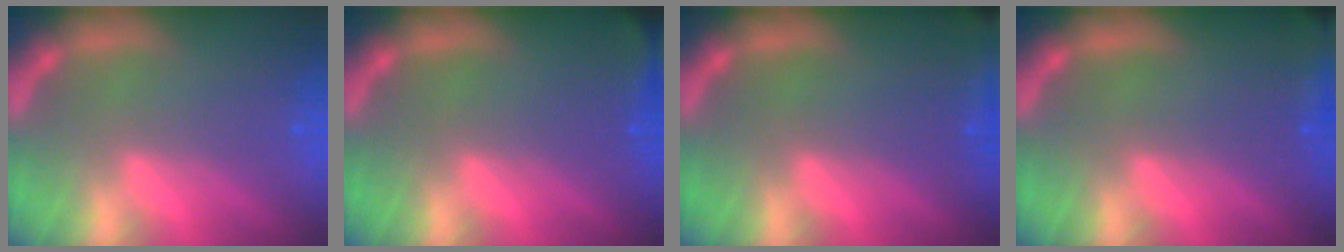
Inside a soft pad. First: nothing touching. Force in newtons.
{"total": 4.4}
{"total": 9.5}
{"total": 8.5}